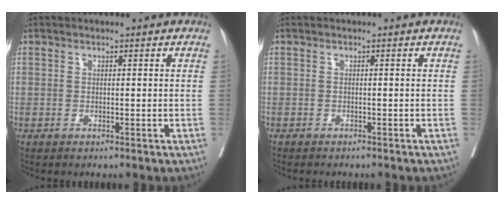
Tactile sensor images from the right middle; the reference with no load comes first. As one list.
[{"total": 3.4, "force": [-3.0, 0.7, 1.4], "torque": [-0.019, -0.005, -0.036]}]